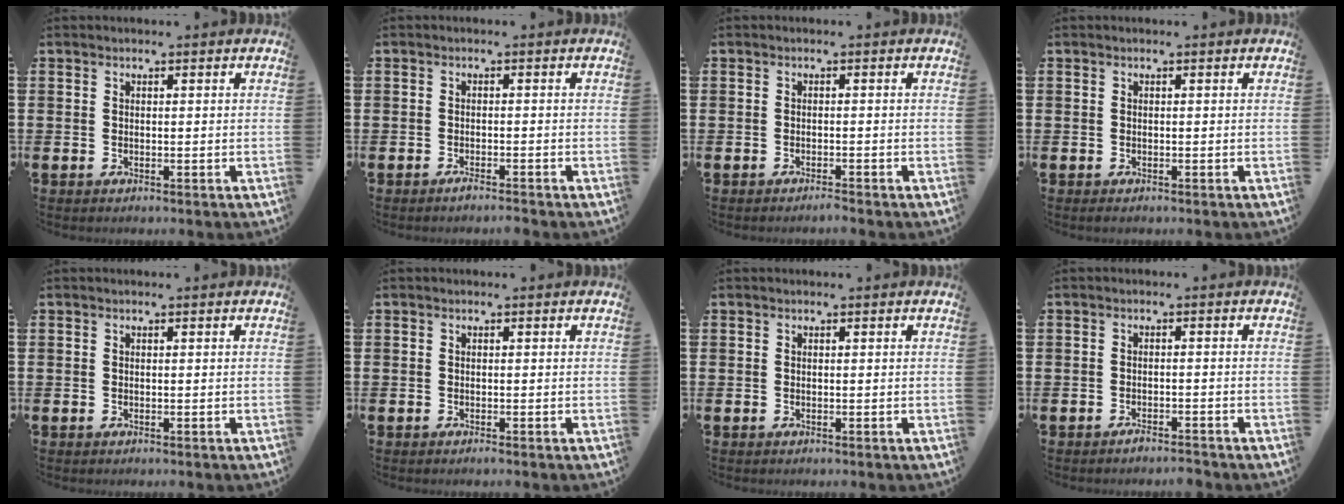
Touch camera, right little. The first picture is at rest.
{"total": 1.1, "force": [-1.0, 0.0, 0.5], "torque": [-0.009, -0.002, -0.019]}
{"total": 0.8, "force": [-0.8, -0.1, 0.2], "torque": [-0.004, -0.002, -0.016]}
{"total": 0.0}
{"total": 0.0}
{"total": 0.0}
{"total": 0.0}
{"total": 1.6, "force": [-1.5, 0.0, 0.3], "torque": [-0.009, 0.001, -0.029]}